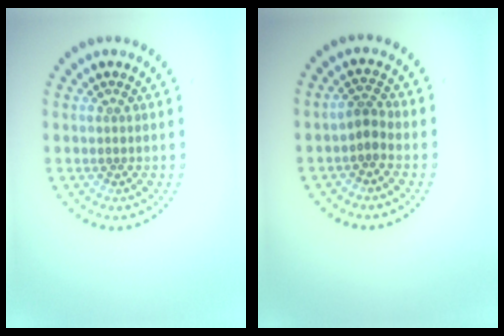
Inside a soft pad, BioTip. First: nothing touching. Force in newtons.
{"total": 1.6, "press": 1.2, "slide": 1.0}